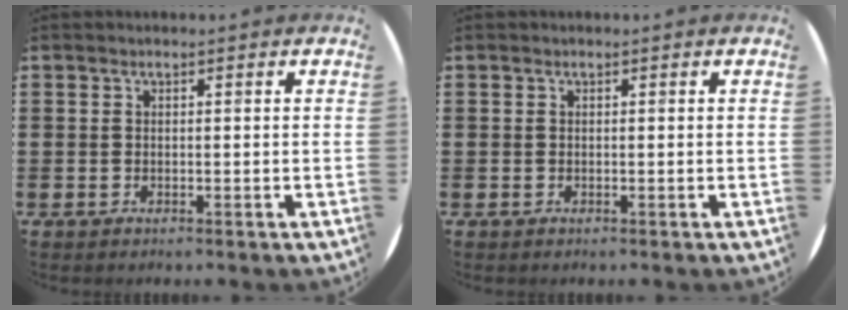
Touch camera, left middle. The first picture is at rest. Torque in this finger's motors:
{"motor_torque": [0.00, 0.00, 0.00, 0.01]}